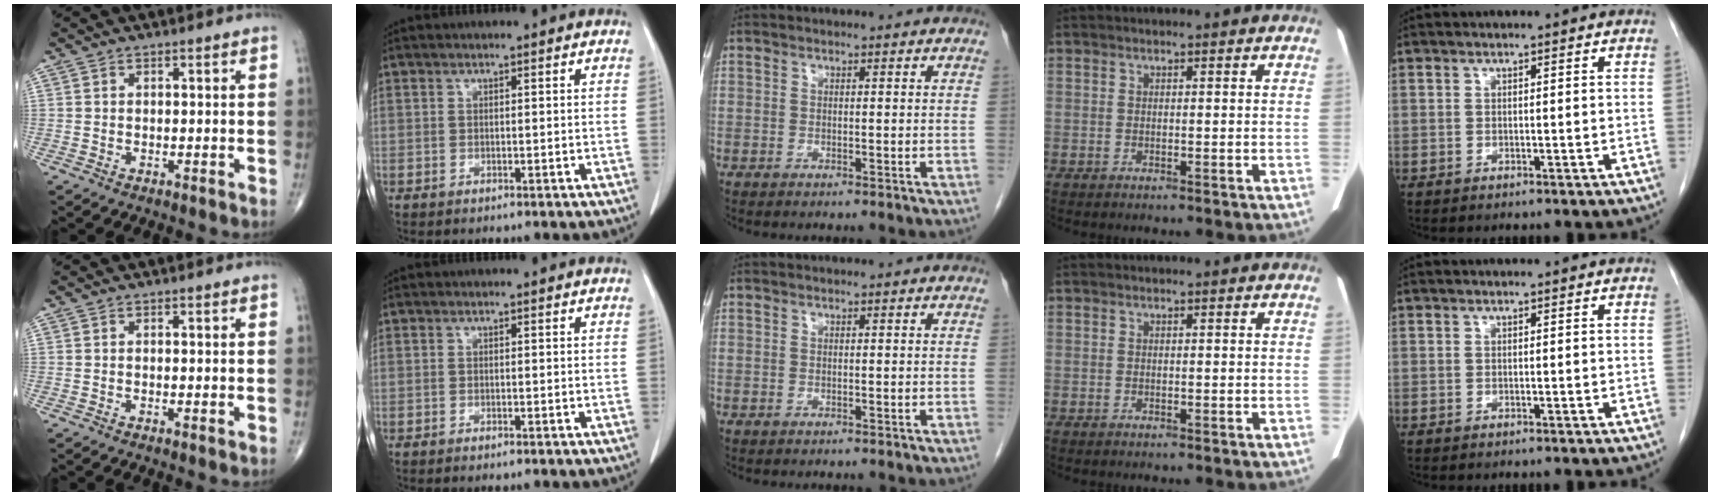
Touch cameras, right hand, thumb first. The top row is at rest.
{"thumb": {"total": 0.6, "force": [-0.1, 0.1, 0.6], "torque": [-0.014, -0.003, -0.003]}, "index": {"total": 0.9, "force": [-0.8, 0.1, 0.5], "torque": [-0.008, -0.002, -0.009]}}